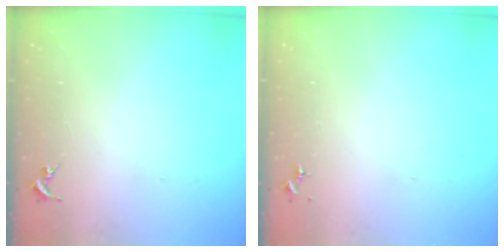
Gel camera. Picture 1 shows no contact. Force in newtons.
{"total": 0.0}